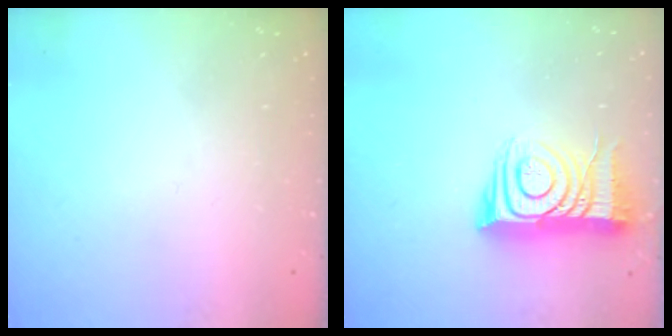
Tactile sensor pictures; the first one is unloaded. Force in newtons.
{"total": 12.9, "press": 12.8, "slide": 1.1}